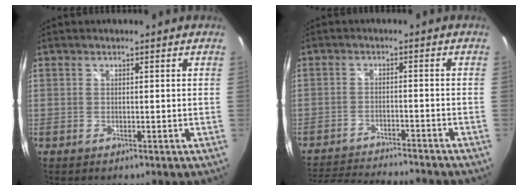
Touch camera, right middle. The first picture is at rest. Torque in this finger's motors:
{"motor_torque": [1.07, -1.07, 0.12, 0.04]}